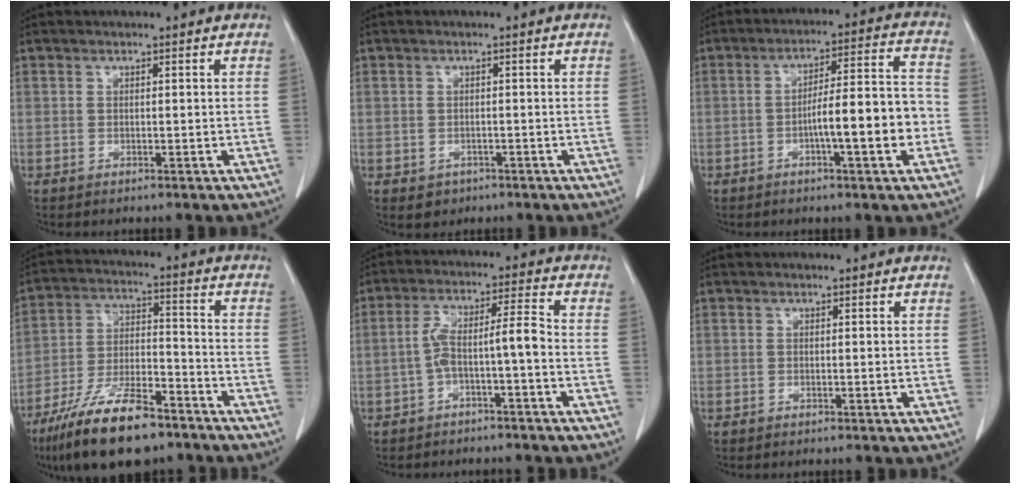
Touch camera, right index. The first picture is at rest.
{"total": 2.2, "force": [-1.0, 1.9, 0.4], "torque": [-0.001, 0.005, -0.007]}
{"total": 11.0, "force": [-2.9, 1.2, 10.5], "torque": [-0.162, 0.021, -0.044]}
{"total": 15.6, "force": [-11.3, 4.4, 9.8], "torque": [-0.196, -0.014, -0.204]}
{"total": 6.4, "force": [-2.0, 0.5, 6.0], "torque": [-0.113, 0.031, -0.032]}
{"total": 0.0}